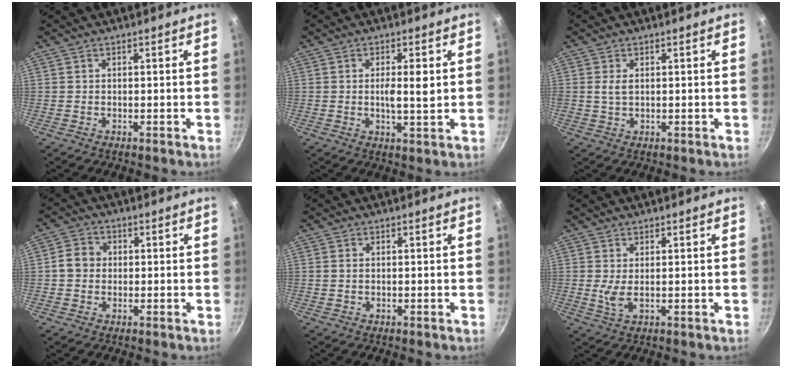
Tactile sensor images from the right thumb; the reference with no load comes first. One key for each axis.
{"total": 4.4, "fx": 0.5, "fy": 1.0, "fz": 4.3, "tx": -0.075, "ty": -0.005, "tz": 0.006}
{"total": 2.1, "fx": 0.4, "fy": 1.1, "fz": 1.8, "tx": -0.031, "ty": -0.001, "tz": 0.009}
{"total": 4.3, "fx": 0.0, "fy": 3.8, "fz": 2.0, "tx": -0.019, "ty": 0.010, "tz": -0.011}
{"total": 0.7, "fx": 0.0, "fy": 0.5, "fz": 0.5, "tx": -0.009, "ty": 0.001, "tz": 0.000}
{"total": 2.8, "fx": 0.3, "fy": 1.1, "fz": 2.6, "tx": -0.057, "ty": -0.007, "tz": 0.013}